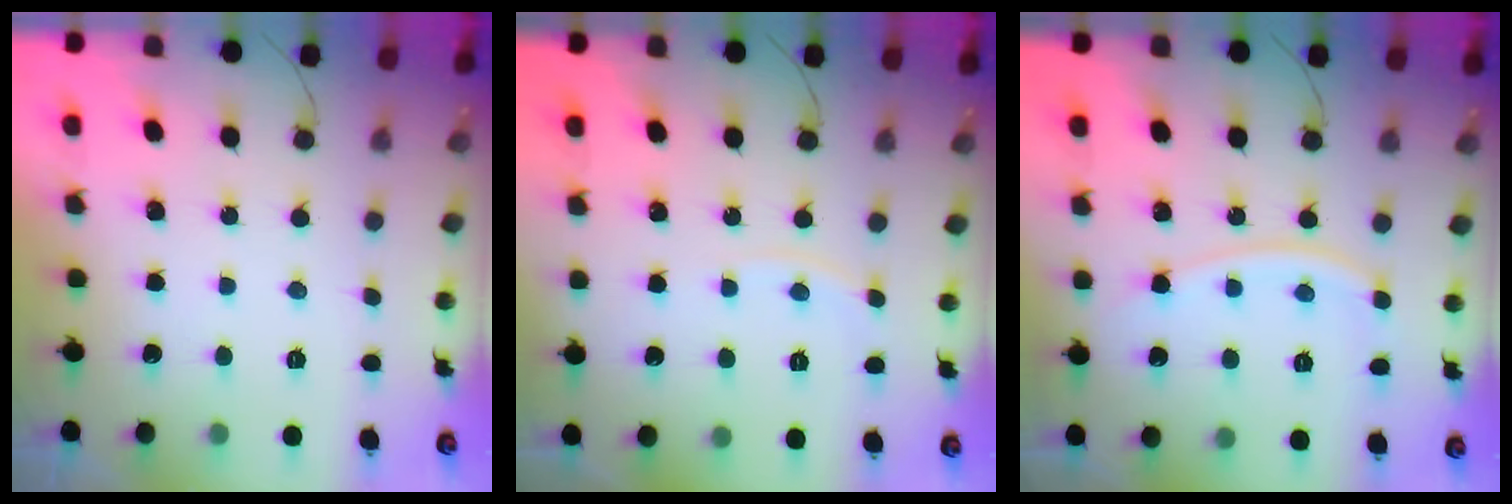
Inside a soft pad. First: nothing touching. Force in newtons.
{"total": 2.9, "press": 2.8, "slide": 0.4}
{"total": 9.7, "press": 9.6, "slide": 1.3}